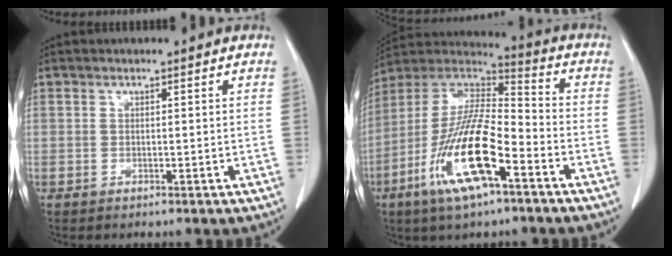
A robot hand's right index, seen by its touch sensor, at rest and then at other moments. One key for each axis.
{"total": 17.1, "fx": -7.5, "fy": 3.7, "fz": 14.9, "tx": -0.295, "ty": -0.009, "tz": -0.136}